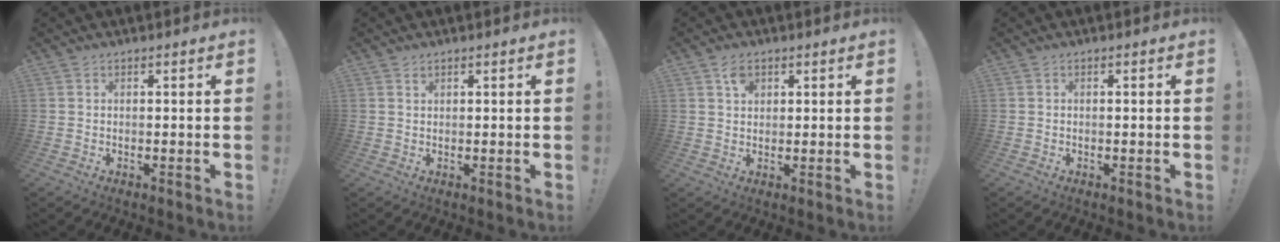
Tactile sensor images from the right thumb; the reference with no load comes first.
{"total": 0.8, "force": [0.6, 0.5, 0.3], "torque": [0.000, -0.002, 0.010]}
{"total": 3.6, "force": [1.7, 2.6, 1.8], "torque": [-0.019, -0.005, 0.028]}
{"total": 0.5, "force": [-0.3, -0.1, 0.4], "torque": [-0.010, 0.000, -0.005]}